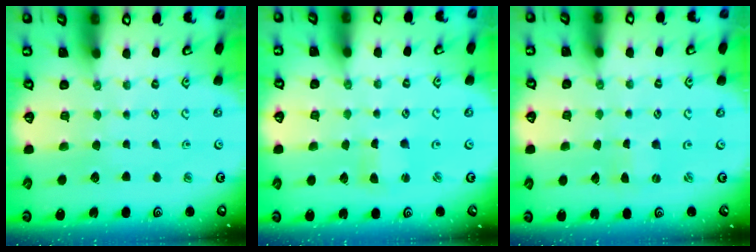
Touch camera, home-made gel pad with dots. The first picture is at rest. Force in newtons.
{"total": 1.5, "press": 1.5, "slide": 0.3}
{"total": 0.9, "press": 0.9, "slide": 0.2}